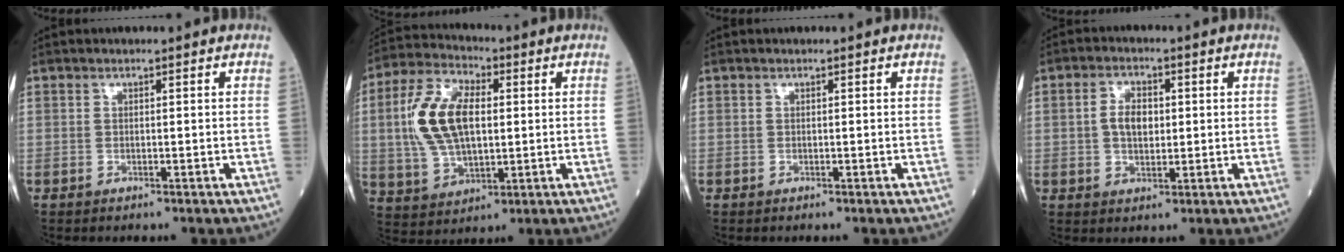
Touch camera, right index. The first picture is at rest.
{"total": 13.2, "force": [1.6, 6.6, 11.3], "torque": [-0.250, 0.018, 0.034]}
{"total": 0.0}
{"total": 4.6, "force": [0.5, 2.7, 3.7], "torque": [-0.076, 0.007, 0.010]}